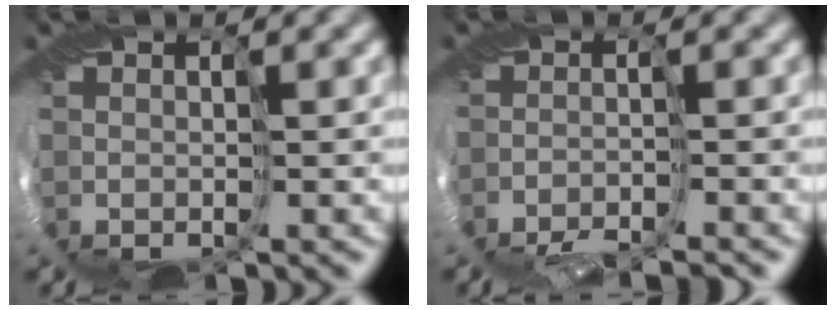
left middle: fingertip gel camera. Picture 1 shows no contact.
{"total": 4.7, "force": [-4.5, 0.3, 1.2], "torque": [-0.015, -0.005, -0.087]}